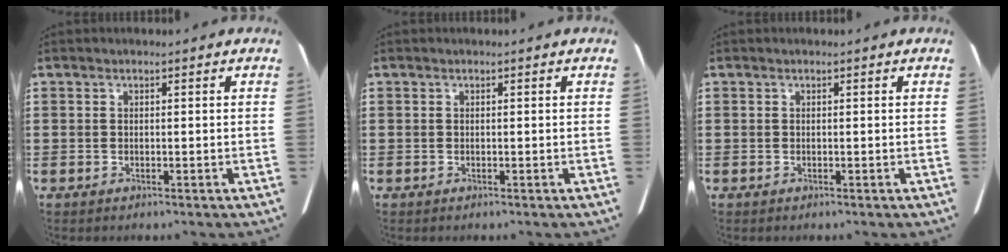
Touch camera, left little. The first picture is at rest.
{"total": 0.0}
{"total": 0.0}